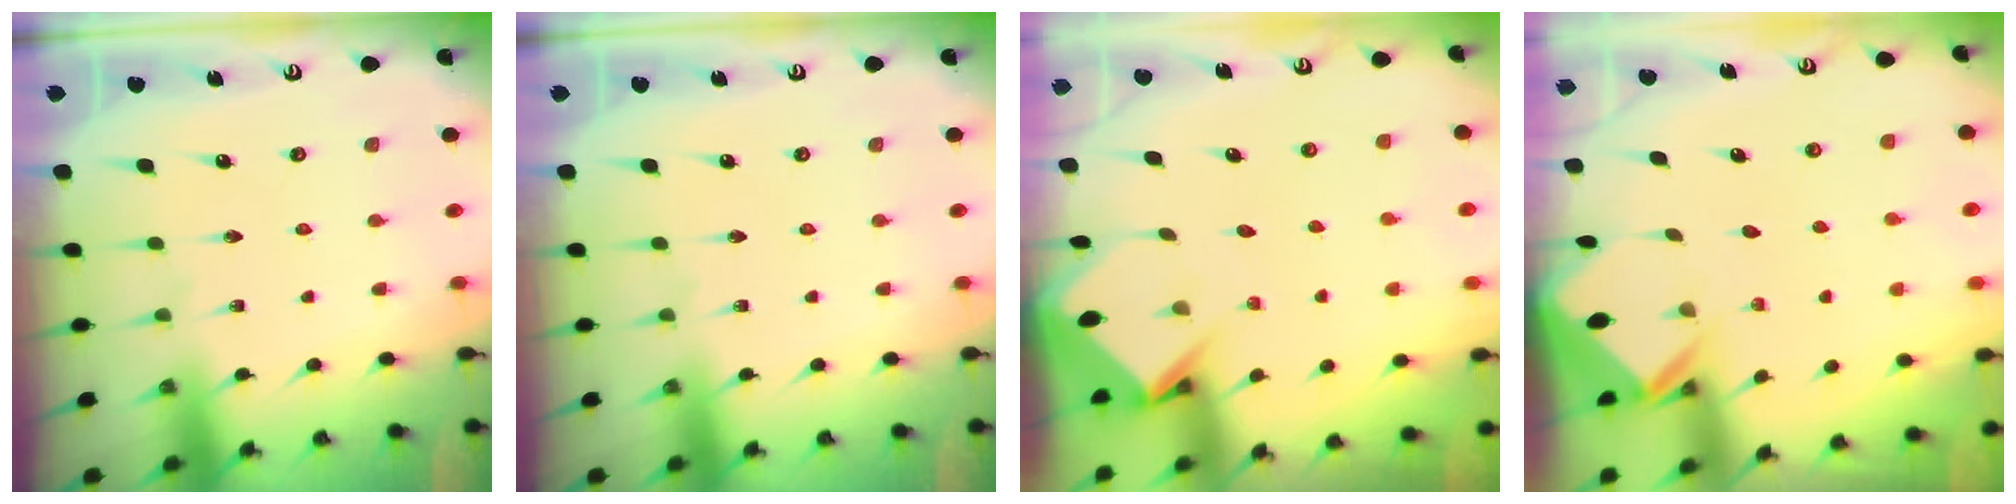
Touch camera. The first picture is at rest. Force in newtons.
{"total": 0.0}
{"total": 3.4, "press": 3.4, "slide": 0.3}
{"total": 2.6, "press": 2.6, "slide": 0.2}